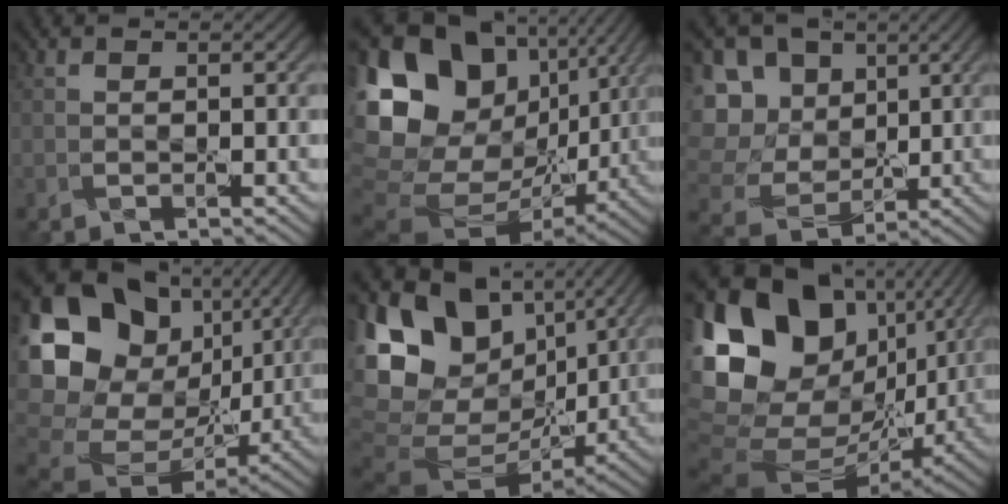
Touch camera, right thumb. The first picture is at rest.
{"total": 21.7, "force": [5.9, 16.9, 12.1], "torque": [-0.306, 0.035, 0.134]}
{"total": 13.7, "force": [4.0, 11.9, 5.7], "torque": [-0.225, 0.028, 0.098]}
{"total": 20.3, "force": [4.9, 16.6, 10.7], "torque": [-0.293, 0.012, 0.127]}
{"total": 18.4, "force": [5.8, 13.3, 11.2], "torque": [-0.230, 0.015, 0.128]}
{"total": 20.8, "force": [4.7, 15.4, 13.1], "torque": [-0.310, 0.035, 0.112]}